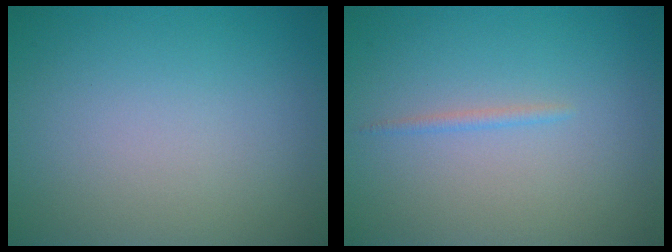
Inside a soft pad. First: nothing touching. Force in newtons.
{"total": 0.7, "press": 0.7, "slide": 0.1}